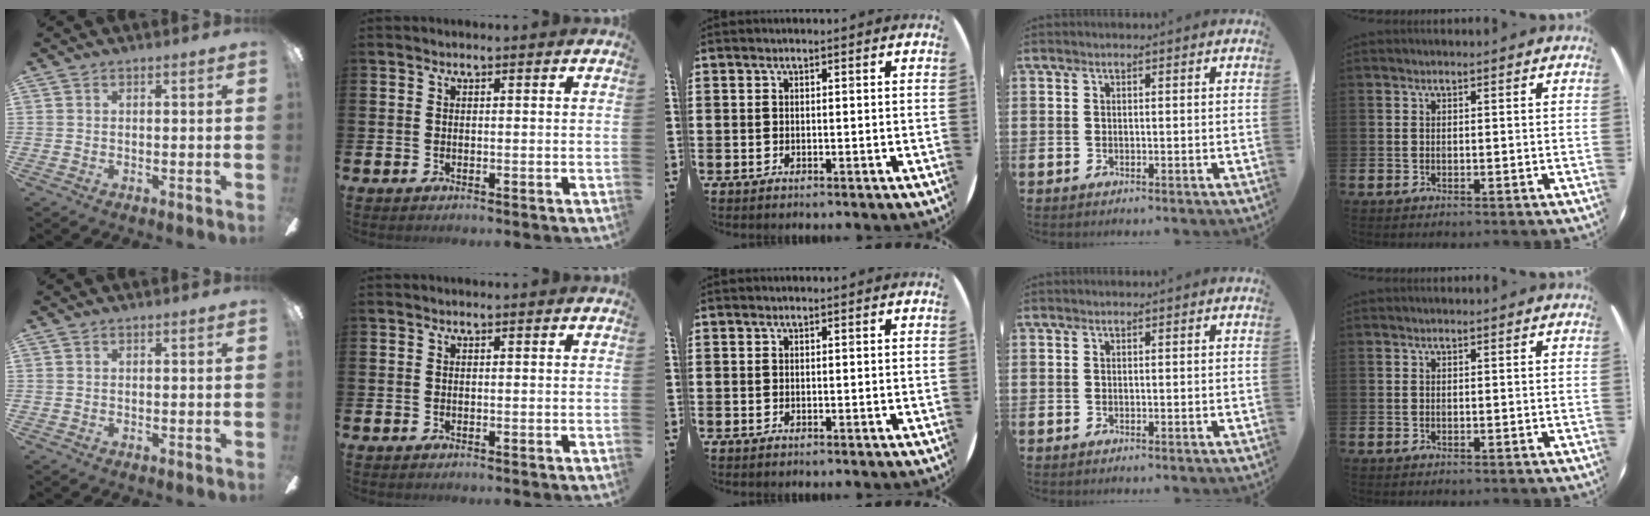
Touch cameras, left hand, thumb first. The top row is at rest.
{}